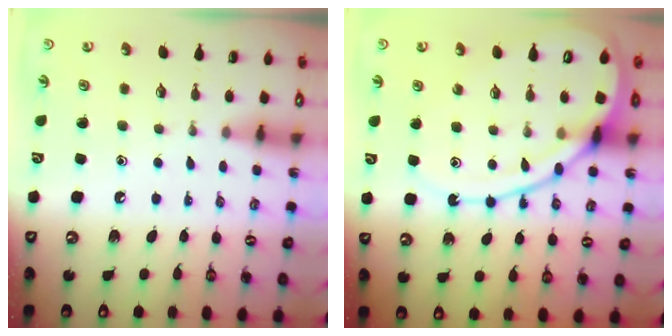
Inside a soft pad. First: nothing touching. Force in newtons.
{"total": 14.8, "press": 14.8, "slide": 1.1}